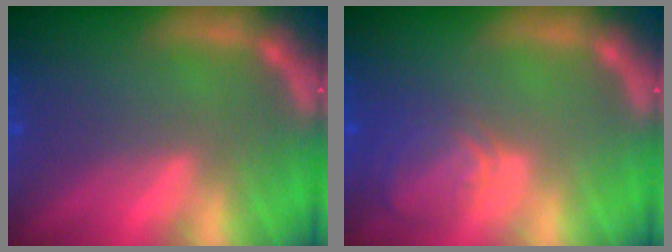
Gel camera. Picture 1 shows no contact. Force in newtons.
{"total": 4.0}